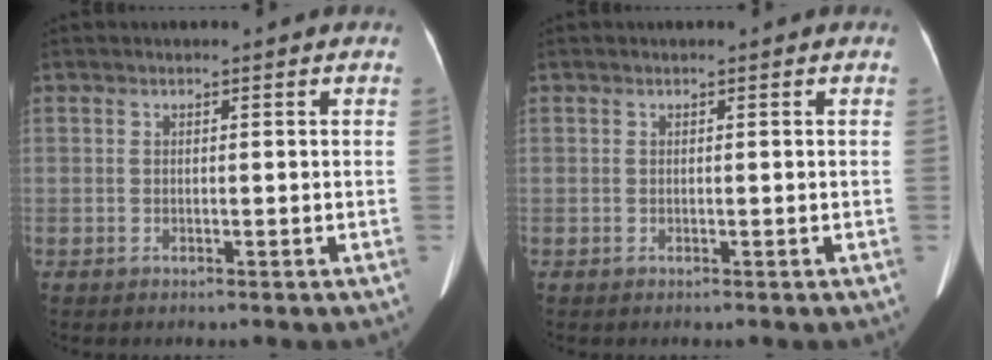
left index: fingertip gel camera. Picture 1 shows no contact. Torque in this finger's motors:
{"motor_torque": [0.02, 0.08, 0.00, 0.01]}